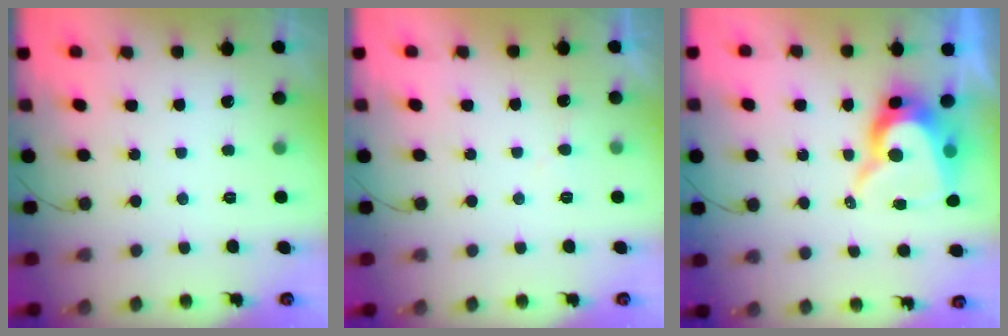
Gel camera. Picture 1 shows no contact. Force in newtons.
{"total": 4.7, "press": 4.6, "slide": 0.5}
{"total": 12.8, "press": 12.8, "slide": 0.9}